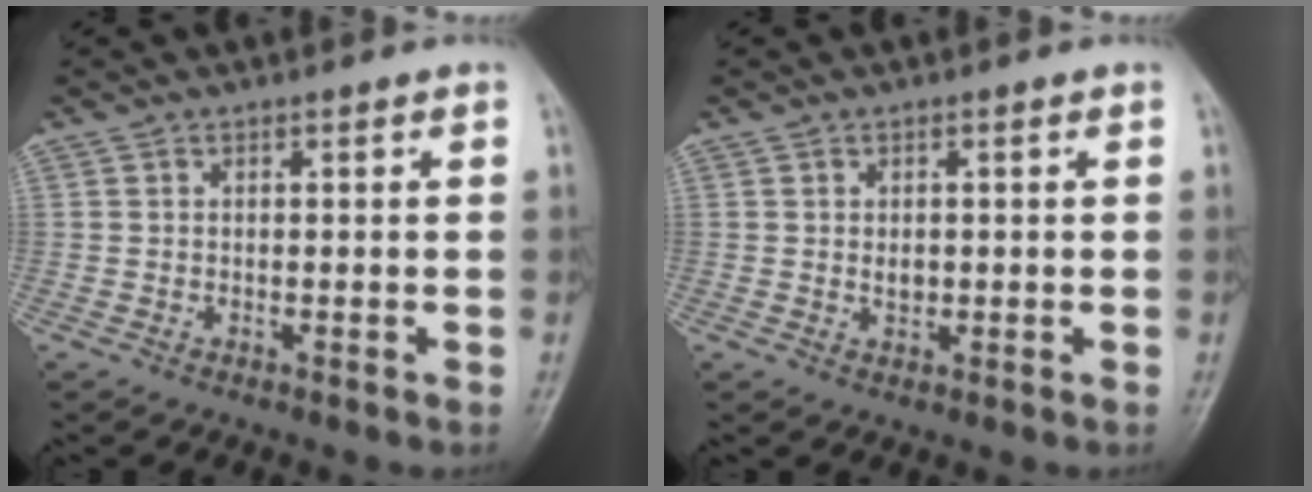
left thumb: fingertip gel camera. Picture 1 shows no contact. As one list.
[{"total": 1.7, "force": [0.1, 1.2, 1.3], "torque": [-0.016, -0.002, 0.005]}]